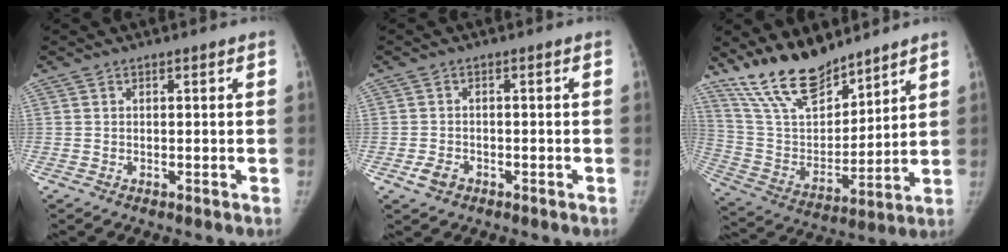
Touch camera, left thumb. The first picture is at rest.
{"total": 2.8, "force": [-1.4, 2.0, 1.3], "torque": [-0.022, 0.006, -0.021]}
{"total": 16.7, "force": [13.7, 6.1, 7.4], "torque": [-0.101, -0.072, 0.263]}